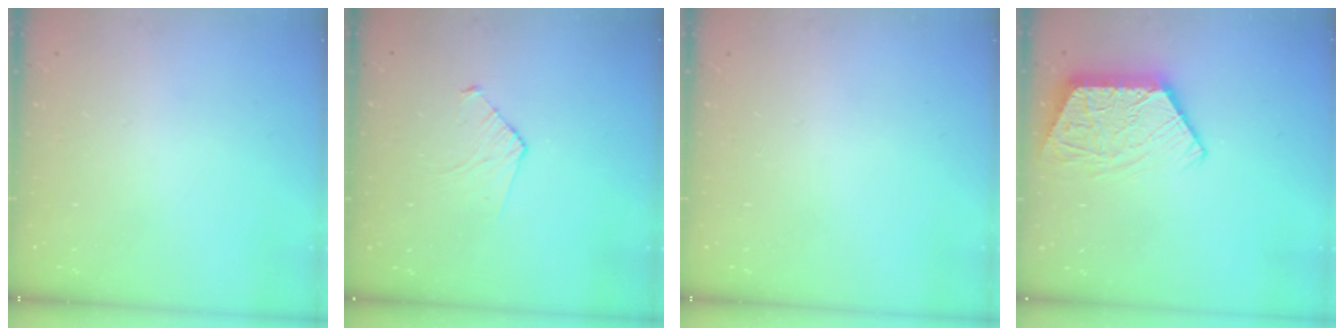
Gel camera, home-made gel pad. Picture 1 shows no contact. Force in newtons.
{"total": 4.7, "press": 4.7, "slide": 0.4}
{"total": 0.0}
{"total": 11.2, "press": 11.2, "slide": 1.0}